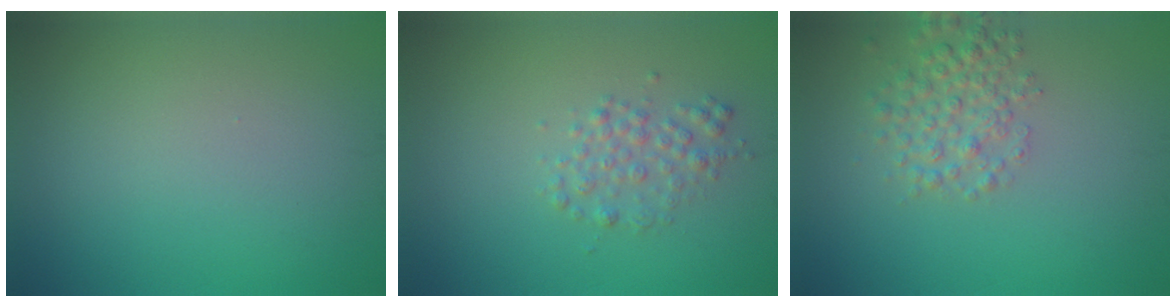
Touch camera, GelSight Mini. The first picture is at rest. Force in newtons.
{"total": 2.0, "press": 2.0, "slide": 0.0}
{"total": 3.2, "press": 3.2, "slide": 0.1}